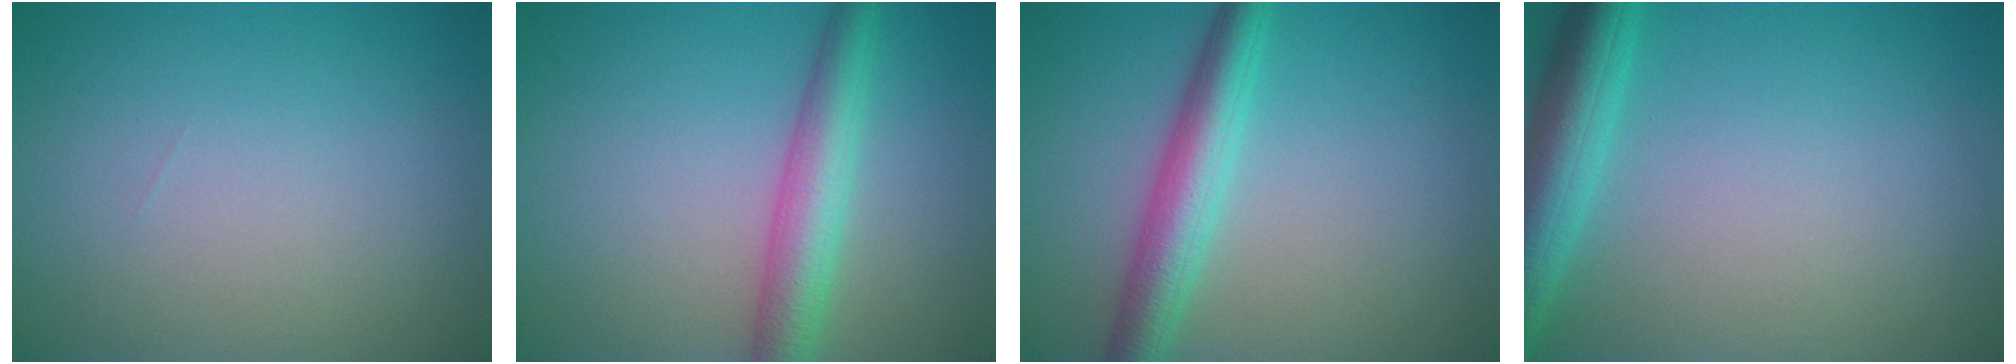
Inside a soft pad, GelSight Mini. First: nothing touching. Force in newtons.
{"total": 4.7, "press": 4.7, "slide": 0.1}
{"total": 4.7, "press": 4.7, "slide": 0.1}
{"total": 5.2, "press": 5.2, "slide": 0.3}